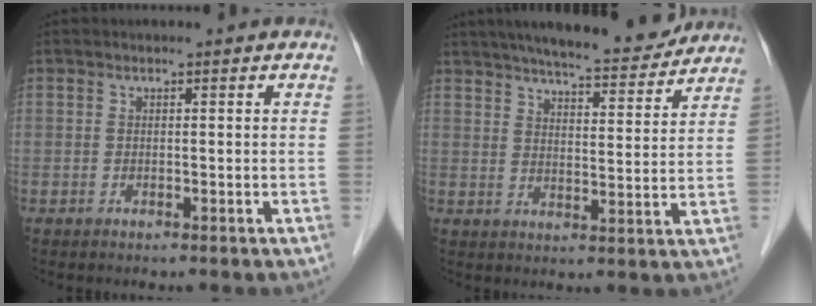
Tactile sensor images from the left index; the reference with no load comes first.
{"total": 15.1, "force": [13.5, 2.1, 6.5], "torque": [-0.097, 0.005, 0.188]}